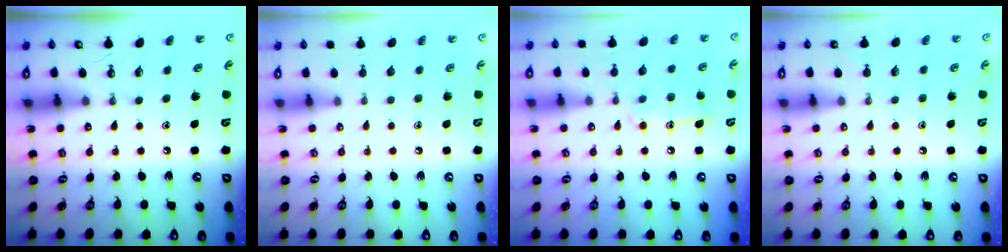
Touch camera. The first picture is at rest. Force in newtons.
{"total": 0.0}
{"total": 11.7, "press": 11.7, "slide": 0.7}
{"total": 2.9, "press": 2.9, "slide": 0.4}